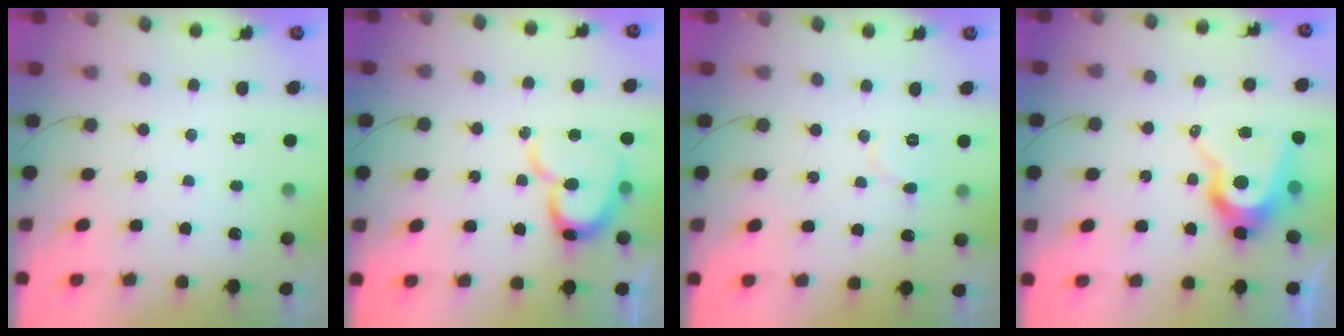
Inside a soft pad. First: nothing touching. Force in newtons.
{"total": 14.7, "press": 14.6, "slide": 1.4}
{"total": 5.8, "press": 5.7, "slide": 0.5}
{"total": 12.3, "press": 12.3, "slide": 1.1}